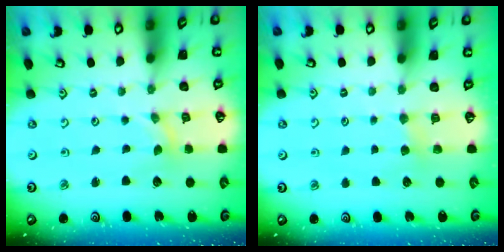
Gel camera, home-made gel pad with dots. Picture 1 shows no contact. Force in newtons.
{"total": 3.2, "press": 3.1, "slide": 0.5}